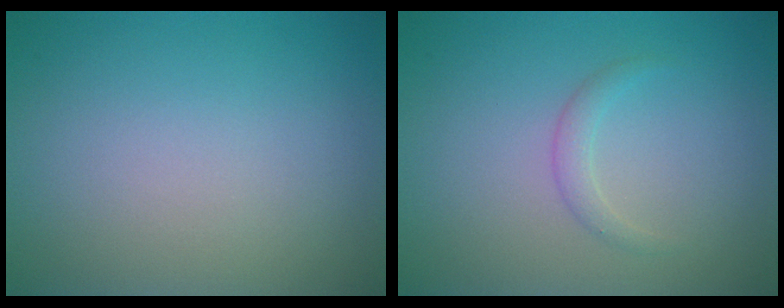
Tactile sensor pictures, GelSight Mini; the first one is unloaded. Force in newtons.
{"total": 1.2, "press": 1.2, "slide": 0.0}